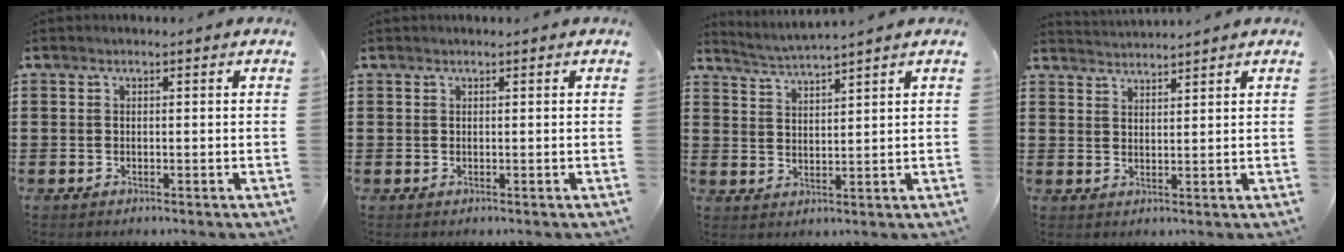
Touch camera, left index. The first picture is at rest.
{"total": 0.0}
{"total": 2.8, "force": [2.7, -0.8, 0.2], "torque": [-0.013, -0.016, 0.047]}
{"total": 2.4, "force": [2.2, -0.5, -0.5], "torque": [0.004, -0.008, 0.043]}